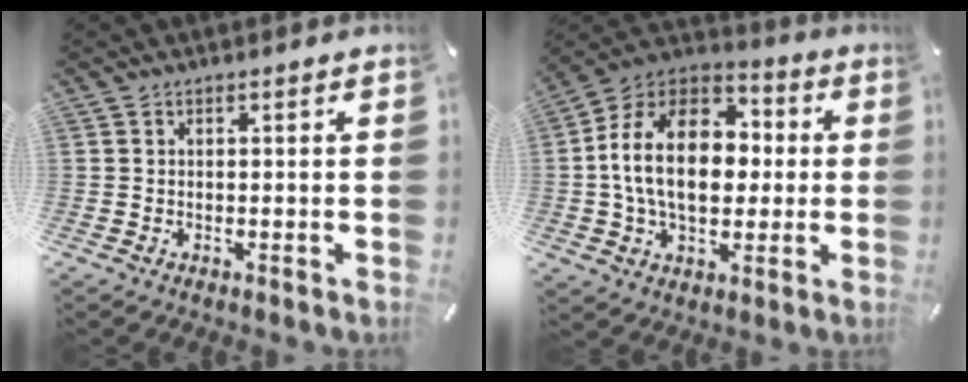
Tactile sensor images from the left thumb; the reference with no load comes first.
{"total": 19.6, "force": [0.0, 14.0, 13.6], "torque": [-0.271, 0.016, -0.004]}